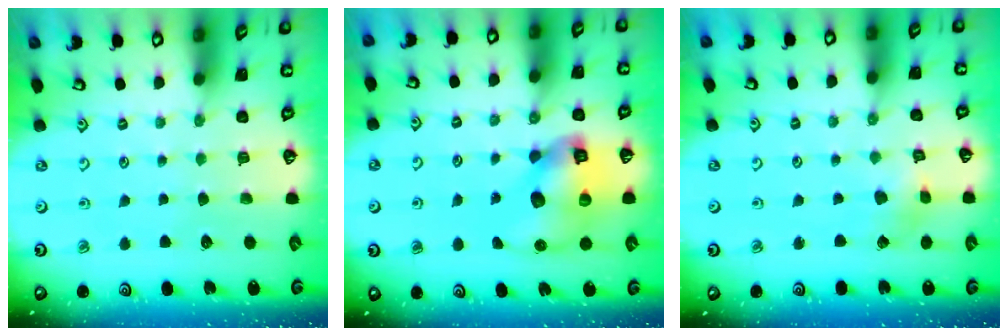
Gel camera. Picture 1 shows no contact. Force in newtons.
{"total": 12.5, "press": 12.3, "slide": 1.9}
{"total": 2.7, "press": 2.7, "slide": 0.3}